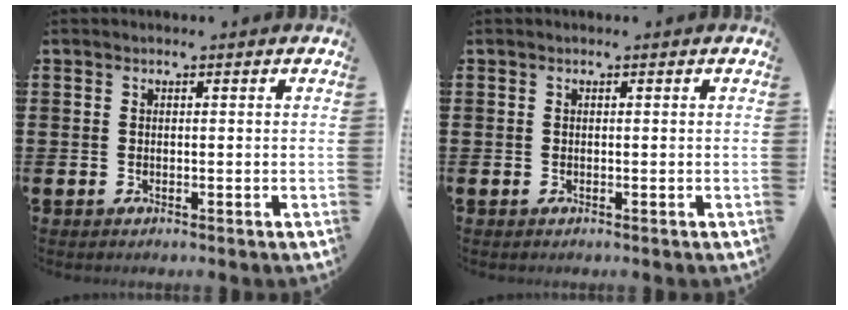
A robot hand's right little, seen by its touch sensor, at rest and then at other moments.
{"total": 0.0}